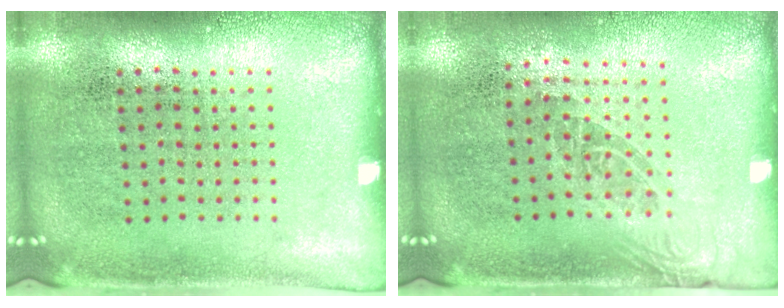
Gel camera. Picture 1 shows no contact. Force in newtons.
{"total": 1.3, "press": 1.0, "slide": 0.9}